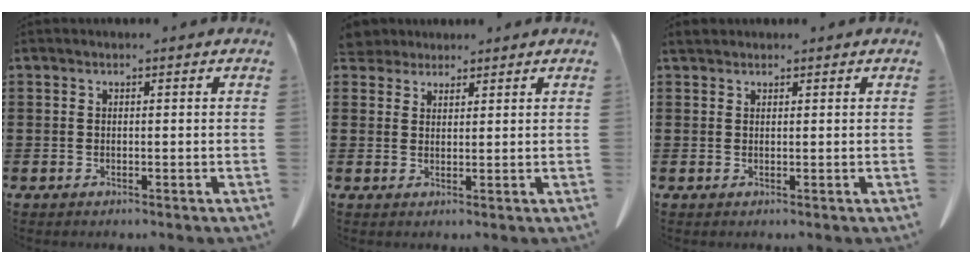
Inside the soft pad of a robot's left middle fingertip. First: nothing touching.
{"total": 3.0, "force": [2.8, 0.9, 0.4], "torque": [-0.018, -0.001, 0.056]}
{"total": 1.3, "force": [1.2, 0.4, 0.3], "torque": [-0.010, 0.001, 0.024]}